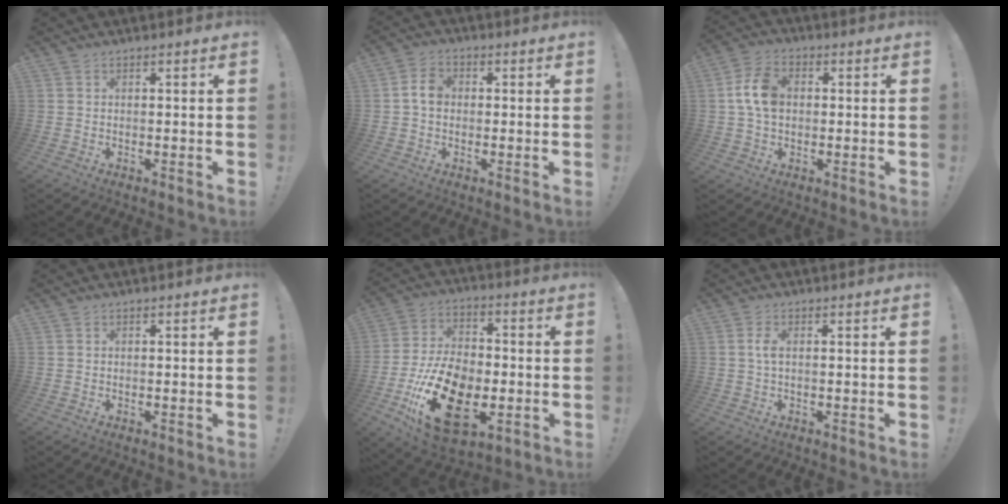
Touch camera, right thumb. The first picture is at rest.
{"total": 5.2, "force": [0.0, 3.8, 3.5], "torque": [-0.052, 0.011, 0.001]}
{"total": 9.9, "force": [0.9, 6.7, 7.1], "torque": [-0.134, 0.011, 0.020]}
{"total": 0.0}
{"total": 23.1, "force": [-7.8, 14.1, 16.5], "torque": [-0.307, 0.044, -0.119]}
{"total": 2.5, "force": [0.2, 0.8, 2.4], "torque": [-0.043, 0.002, 0.001]}